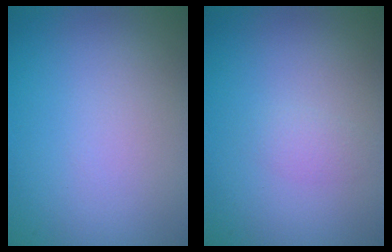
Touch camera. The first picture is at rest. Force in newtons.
{"total": 1.2, "press": 1.2, "slide": 0.0}